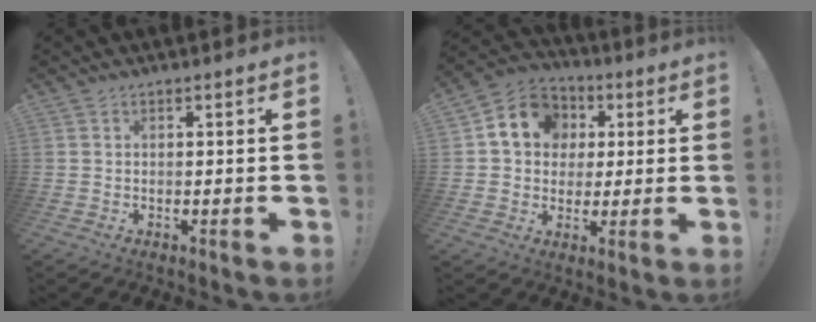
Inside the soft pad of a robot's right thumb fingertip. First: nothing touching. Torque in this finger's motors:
{"motor_torque": [0.92, 0.83, 0.96, 0.06, 0.04]}